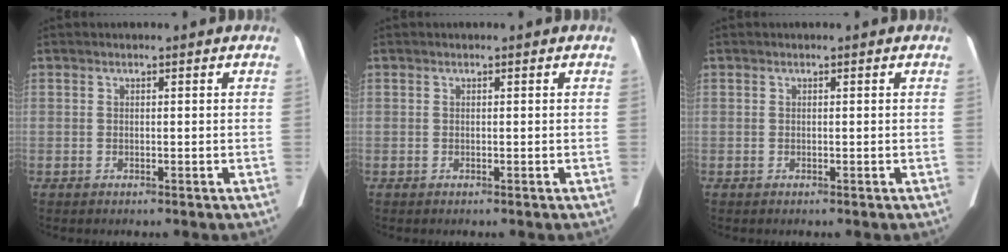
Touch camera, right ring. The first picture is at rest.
{"total": 0.0}
{"total": 0.0}